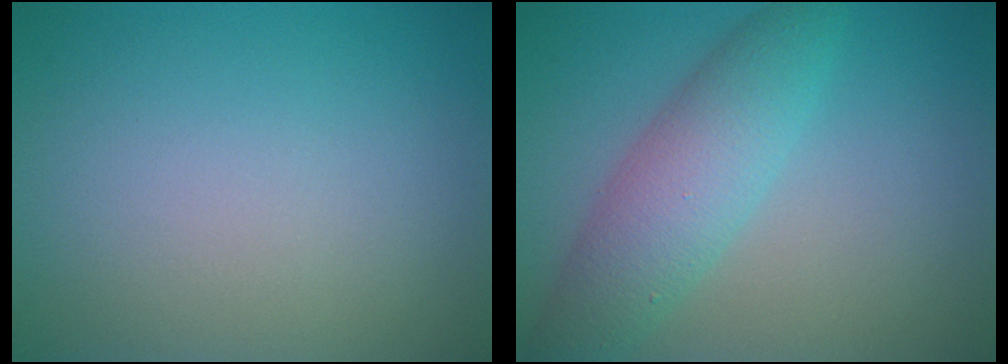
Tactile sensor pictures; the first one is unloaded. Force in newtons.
{"total": 5.1, "press": 5.1, "slide": 0.1}